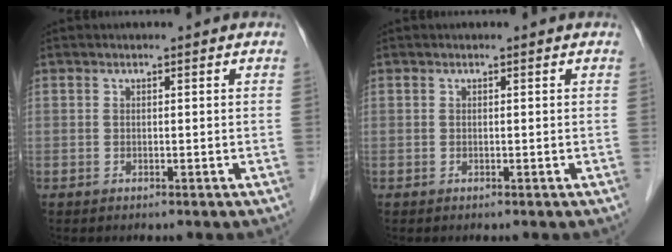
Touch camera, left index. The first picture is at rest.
{"total": 0.0}